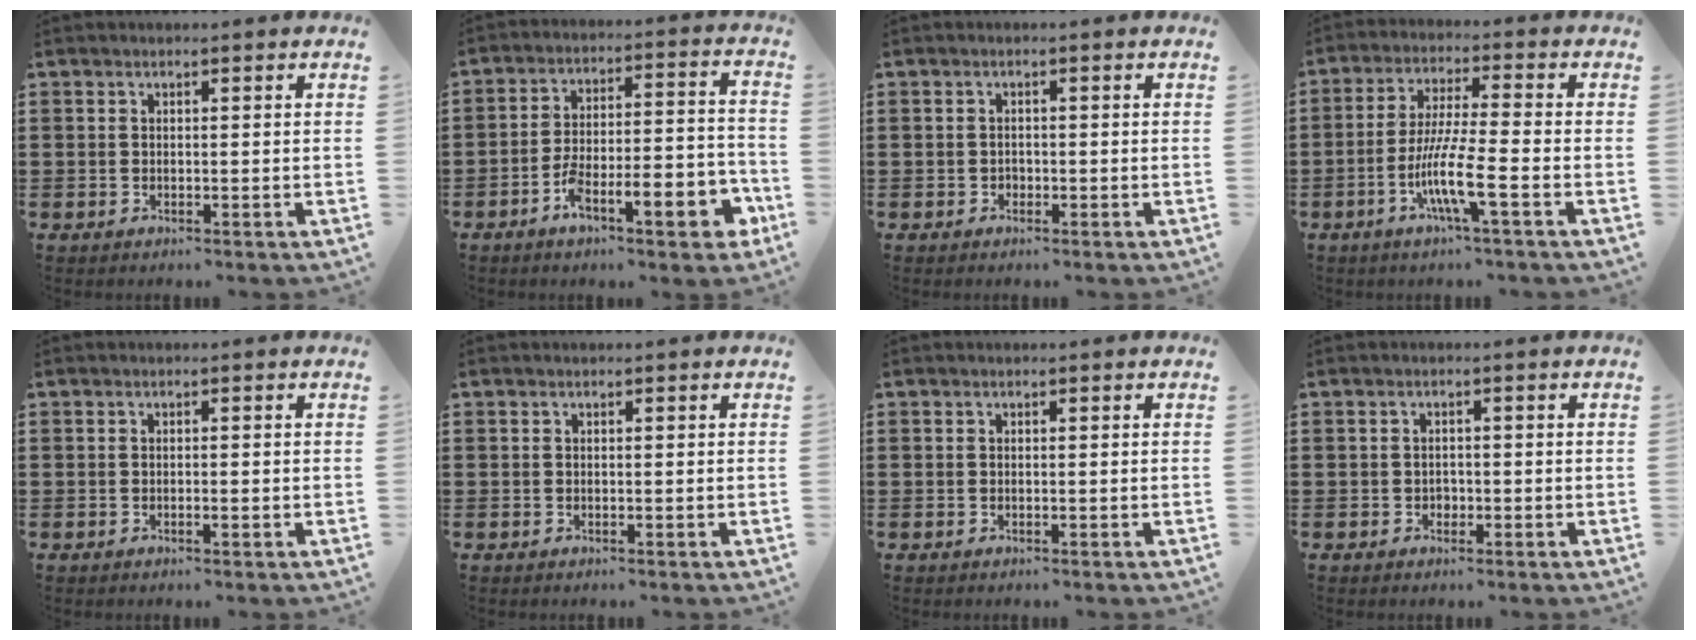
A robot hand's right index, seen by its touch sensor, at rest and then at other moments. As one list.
[{"total": 10.2, "force": [-5.9, 2.8, 7.8], "torque": [-0.139, 0.009, -0.107]}, {"total": 0.8, "force": [-0.4, 0.7, 0.2], "torque": [-0.008, 0.001, -0.010]}, {"total": 9.1, "force": [-3.7, 0.8, 8.3], "torque": [-0.170, -0.013, -0.074]}, {"total": 0.6, "force": [-0.3, 0.0, 0.5], "torque": [-0.009, -0.004, -0.004]}, {"total": 0.0}, {"total": 0.0}, {"total": 1.1, "force": [-0.5, 0.9, 0.4], "torque": [-0.011, 0.000, -0.010]}]